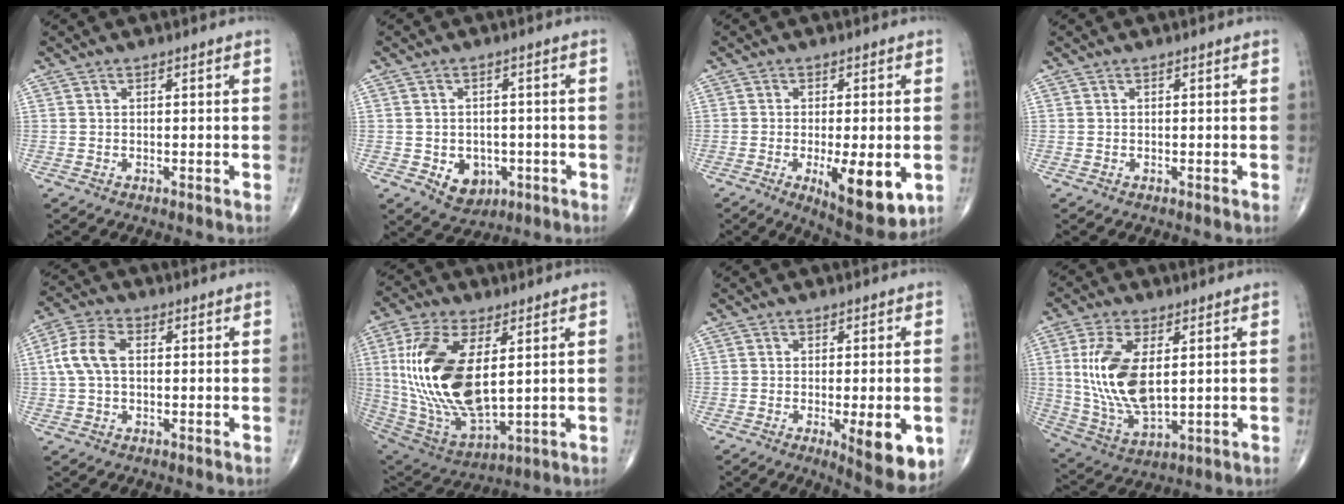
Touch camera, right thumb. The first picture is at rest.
{"total": 6.4, "force": [-1.8, 5.0, 3.5], "torque": [-0.026, 0.009, -0.014]}
{"total": 11.9, "force": [-3.2, 4.0, 10.7], "torque": [-0.149, -0.022, -0.040]}
{"total": 0.0}
{"total": 7.4, "force": [0.8, 4.5, 5.9], "torque": [-0.131, 0.021, 0.011]}
{"total": 22.2, "force": [3.5, 10.6, 19.2], "torque": [-0.392, -0.024, 0.077]}
{"total": 9.7, "force": [-2.8, 2.8, 8.9], "torque": [-0.112, -0.019, -0.032]}
{"total": 14.7, "force": [2.4, 7.2, 12.6], "torque": [-0.257, -0.016, 0.059]}